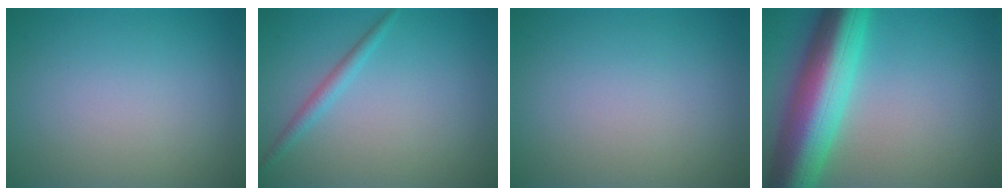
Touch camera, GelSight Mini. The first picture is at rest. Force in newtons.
{"total": 1.5, "press": 1.5, "slide": 0.1}
{"total": 0.0}
{"total": 11.7, "press": 11.7, "slide": 0.2}